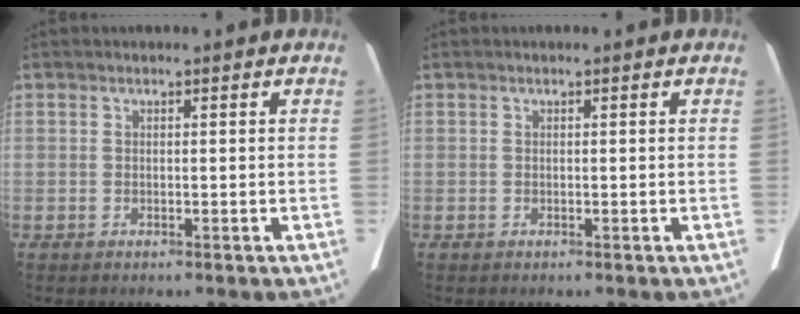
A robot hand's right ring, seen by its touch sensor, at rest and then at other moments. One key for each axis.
{"total": 0.0}